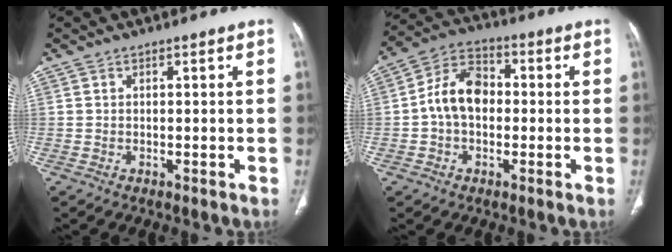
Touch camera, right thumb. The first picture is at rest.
{"total": 9.8, "force": [-0.4, 6.9, 7.0], "torque": [-0.113, 0.029, -0.019]}